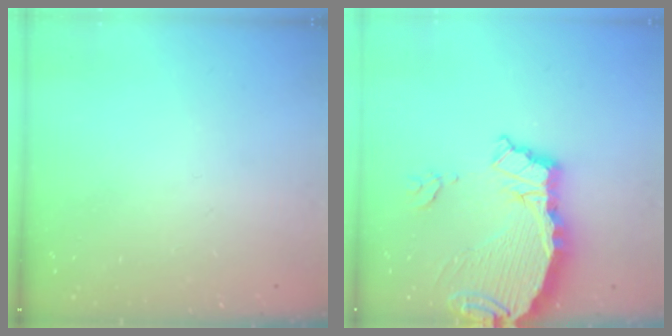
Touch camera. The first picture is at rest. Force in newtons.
{"total": 7.5, "press": 7.5, "slide": 0.7}